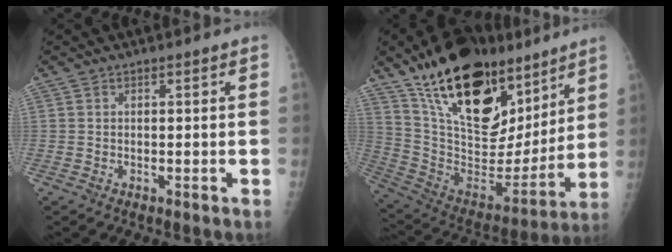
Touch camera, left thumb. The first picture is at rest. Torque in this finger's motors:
{"motor_torque": [2.51, 2.51, 1.39, -1.39, 0.40]}